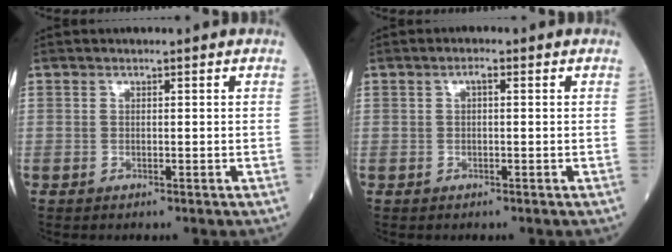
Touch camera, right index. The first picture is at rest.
{"total": 1.0, "force": [0.2, 0.3, 1.0], "torque": [-0.016, 0.004, 0.001]}